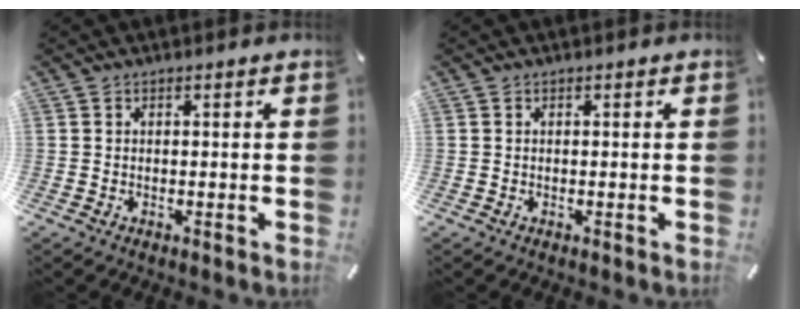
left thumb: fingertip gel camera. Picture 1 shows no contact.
{"total": 0.0}